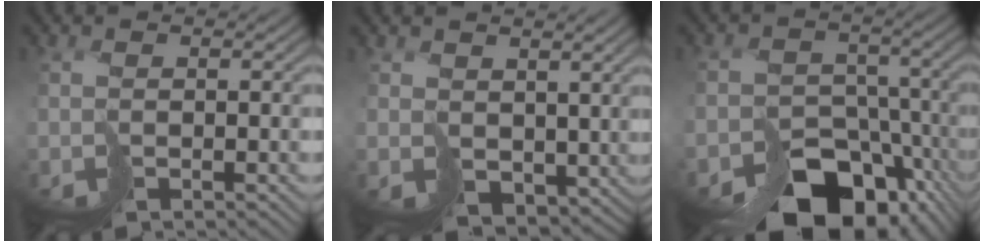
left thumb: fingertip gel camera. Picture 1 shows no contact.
{"total": 4.1, "force": [1.6, 3.0, 2.3], "torque": [-0.063, -0.019, 0.035]}
{"total": 13.1, "force": [-9.4, 7.8, 4.7], "torque": [-0.079, -0.038, -0.123]}